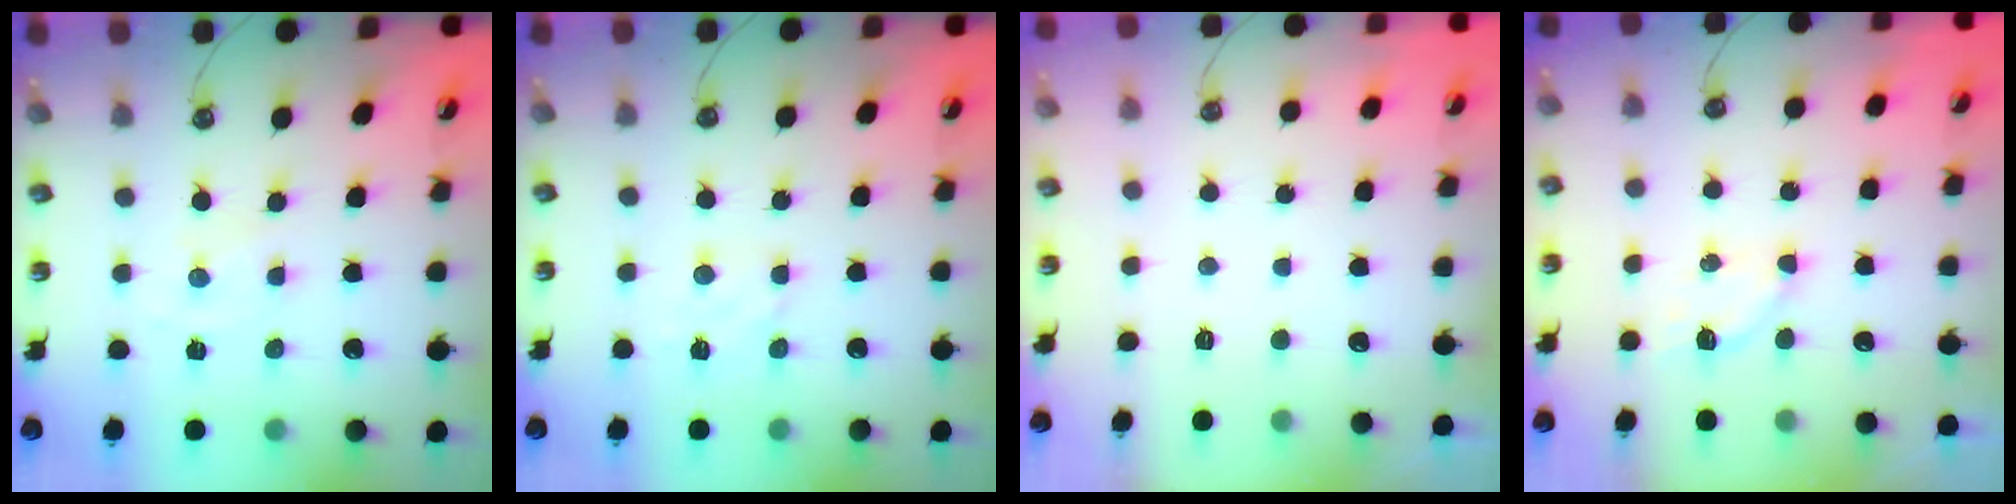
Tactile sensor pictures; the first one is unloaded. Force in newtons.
{"total": 4.1, "press": 4.1, "slide": 0.4}
{"total": 0.0}
{"total": 2.9, "press": 2.9, "slide": 0.7}